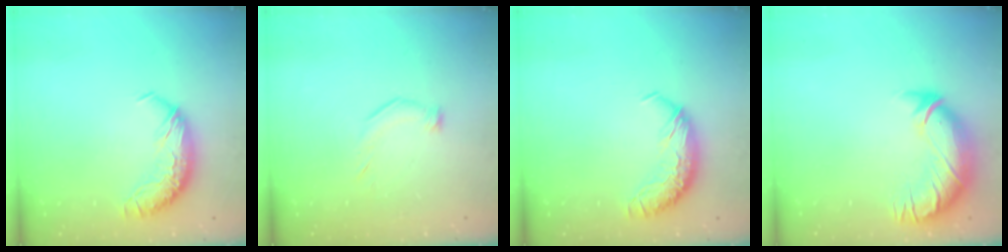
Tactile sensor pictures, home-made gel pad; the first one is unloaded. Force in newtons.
{"total": 4.7, "press": 4.7, "slide": 0.5}
{"total": 0.0}
{"total": 3.0, "press": 0.5, "slide": 2.9}